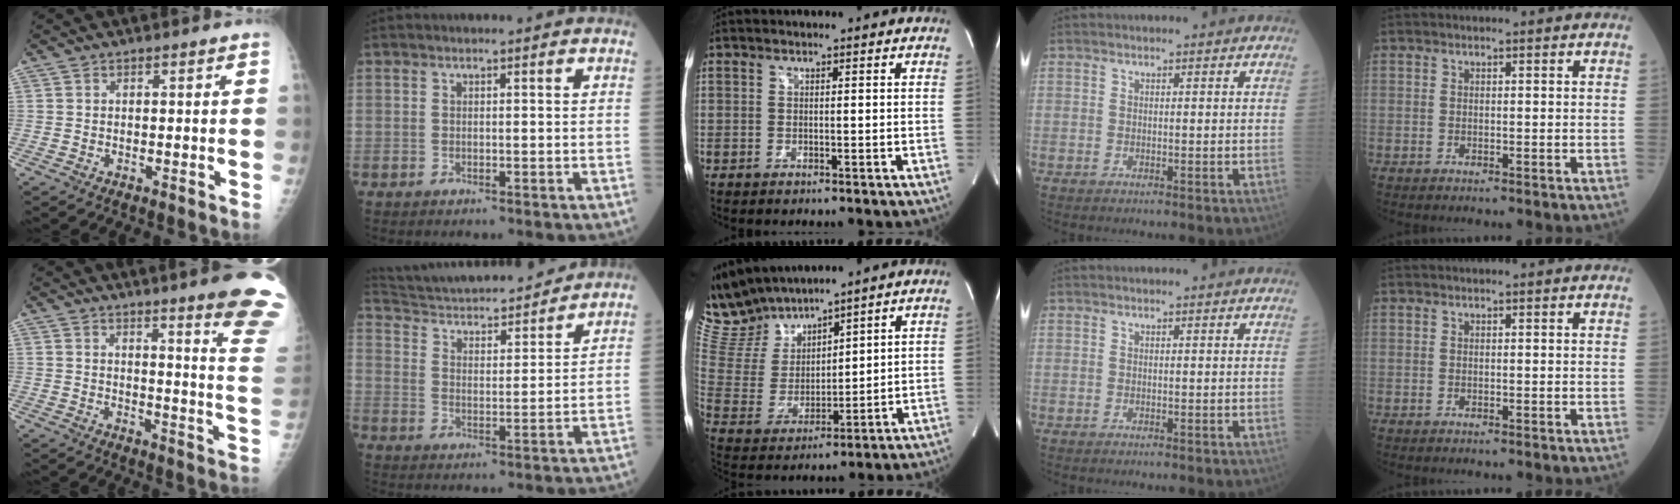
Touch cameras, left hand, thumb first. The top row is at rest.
{"thumb": {"total": 16.5, "force": [12.3, 0.2, 10.9], "torque": [-0.109, -0.101, 0.140]}, "index": {"total": 18.3, "force": [17.1, 2.3, 6.1], "torque": [-0.104, 0.017, 0.265]}, "middle": {"total": 12.1, "force": [11.3, 3.1, 3.1], "torque": [-0.085, 0.014, 0.238]}}